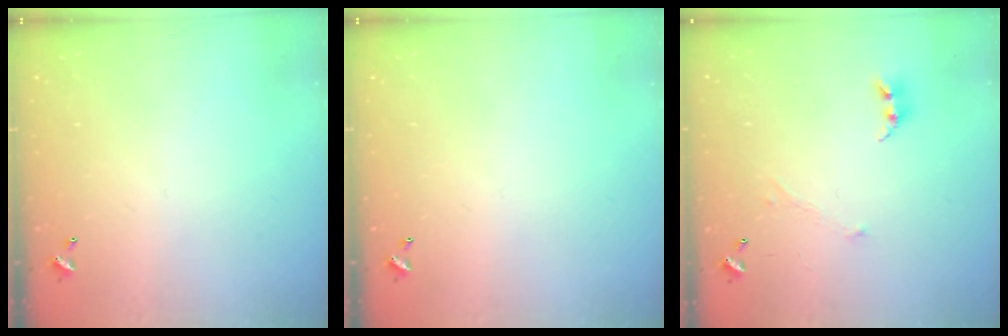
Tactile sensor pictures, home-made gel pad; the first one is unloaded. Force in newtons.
{"total": 0.0}
{"total": 0.7, "press": 0.0, "slide": 0.7}